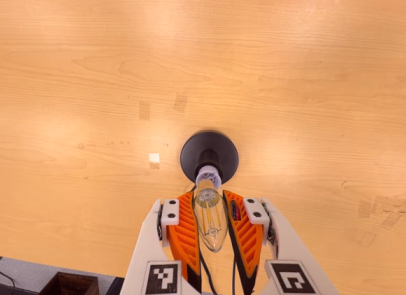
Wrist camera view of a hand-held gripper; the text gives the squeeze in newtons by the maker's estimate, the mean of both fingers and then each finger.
{"total": 20.5, "left": 22.7, "right": 18.2}